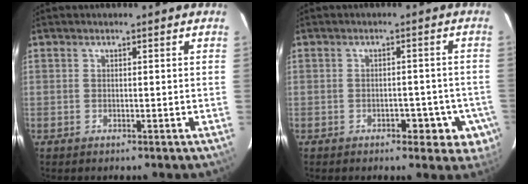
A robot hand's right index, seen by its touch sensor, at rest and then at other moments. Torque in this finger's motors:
{"motor_torque": [0.17, -0.11, 0.08, 0.03]}